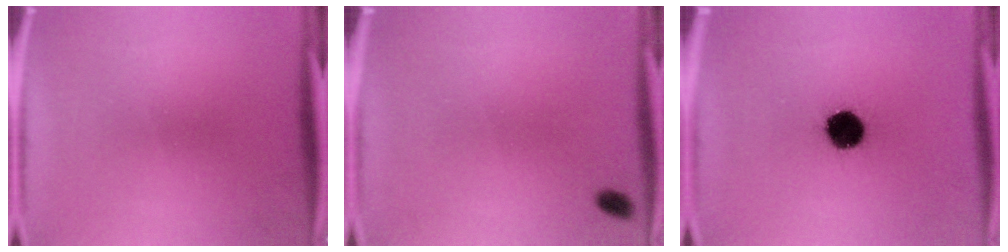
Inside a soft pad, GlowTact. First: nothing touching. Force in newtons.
{"total": 4.1}
{"total": 12.3}